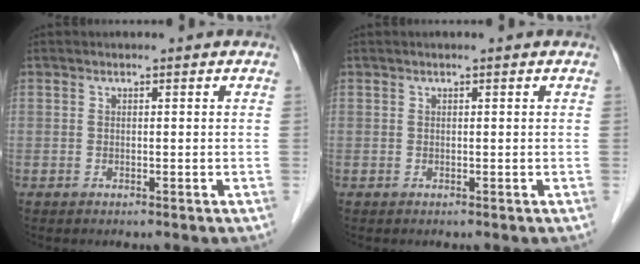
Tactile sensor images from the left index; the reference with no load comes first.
{"total": 0.0}